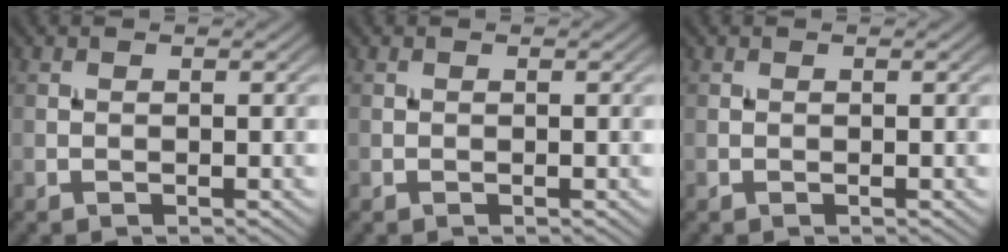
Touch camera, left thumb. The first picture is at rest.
{"total": 0.0}
{"total": 0.0}